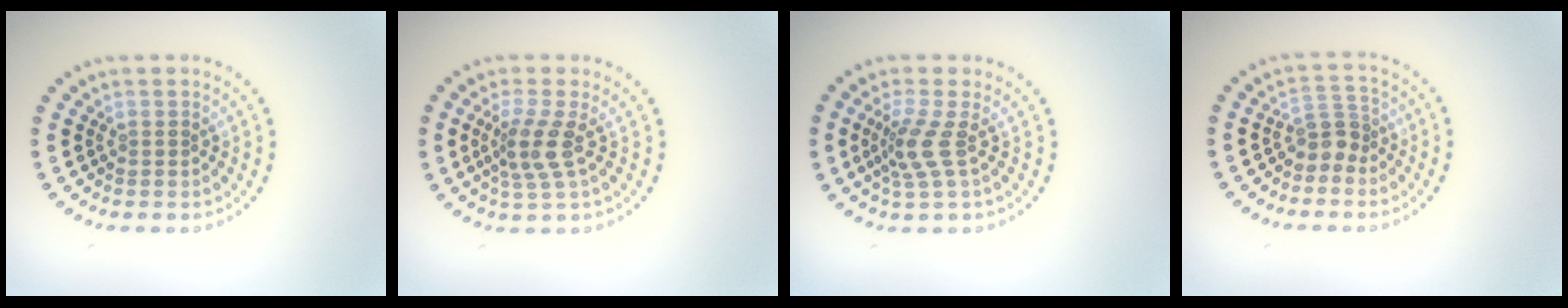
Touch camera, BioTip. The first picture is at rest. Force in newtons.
{"total": 2.8, "press": 2.1, "slide": 1.8}
{"total": 2.7, "press": 1.9, "slide": 1.9}
{"total": 2.3, "press": 1.7, "slide": 1.5}